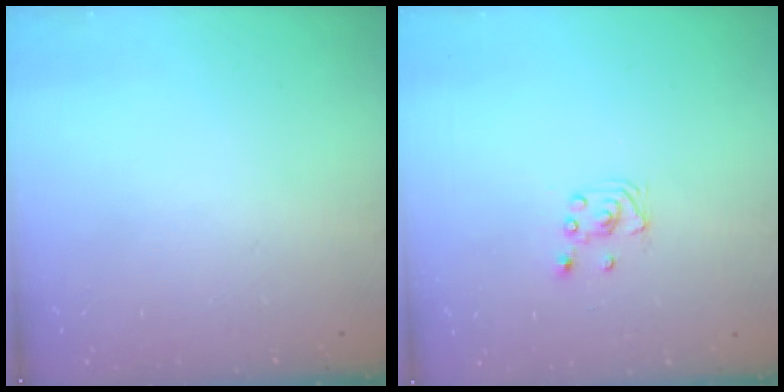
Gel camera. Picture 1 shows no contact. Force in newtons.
{"total": 2.1, "press": 2.1, "slide": 0.2}